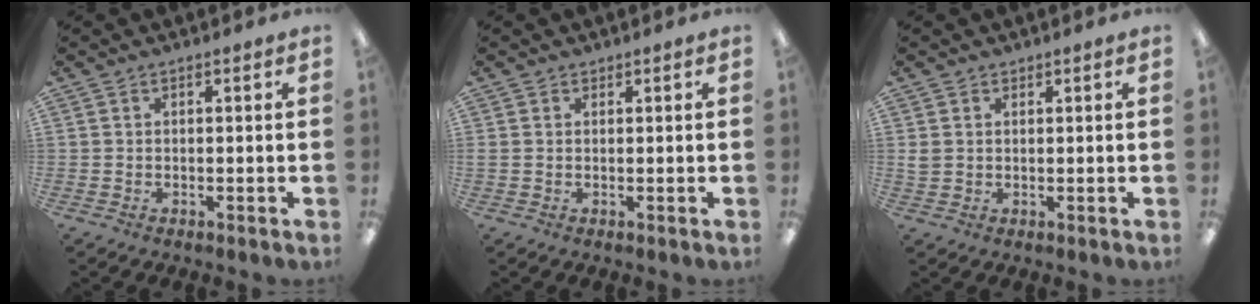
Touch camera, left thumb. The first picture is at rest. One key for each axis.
{"total": 0.8, "fx": 0.6, "fy": 0.4, "fz": 0.1, "tx": -0.004, "ty": 0.002, "tz": 0.012}
{"total": 2.0, "fx": 1.0, "fy": 1.7, "fz": 0.6, "tx": -0.014, "ty": 0.004, "tz": 0.019}